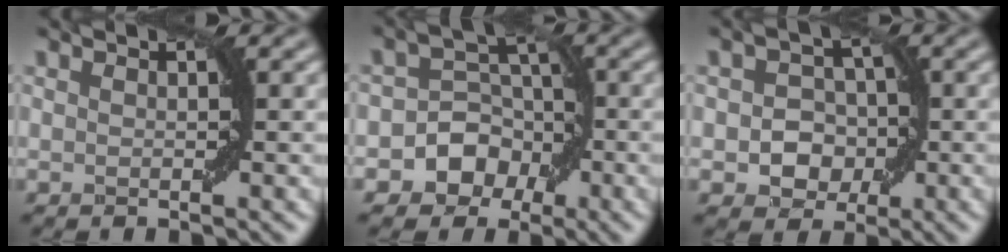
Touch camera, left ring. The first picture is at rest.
{"total": 5.5, "force": [-2.3, 4.6, 1.9], "torque": [0.003, 0.017, -0.063]}
{"total": 3.8, "force": [-0.8, 3.1, 2.0], "torque": [-0.005, -0.001, -0.019]}